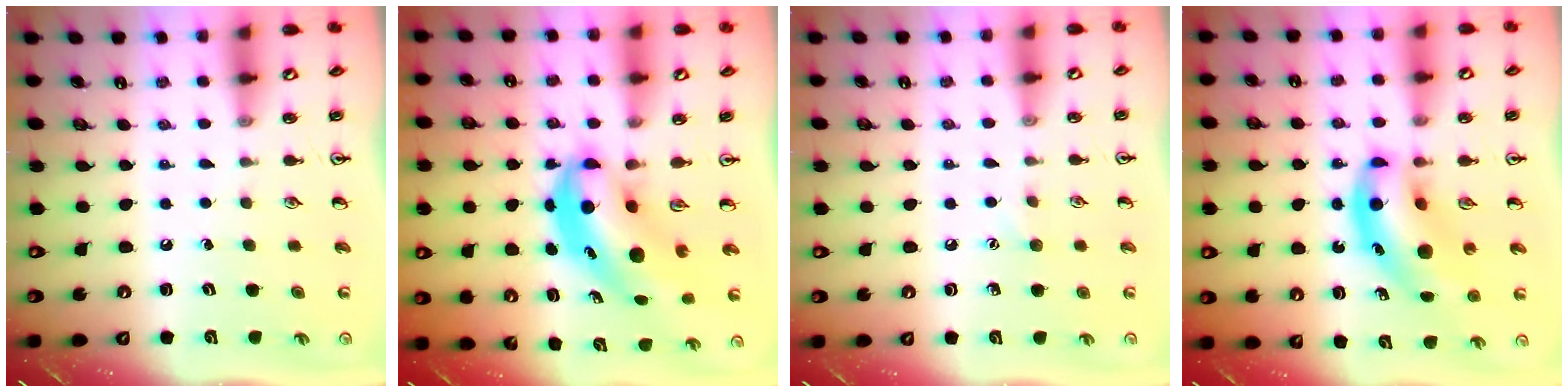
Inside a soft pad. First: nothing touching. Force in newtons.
{"total": 7.1, "press": 6.8, "slide": 2.0}
{"total": 3.9, "press": 3.7, "slide": 1.2}
{"total": 11.9, "press": 11.4, "slide": 3.3}